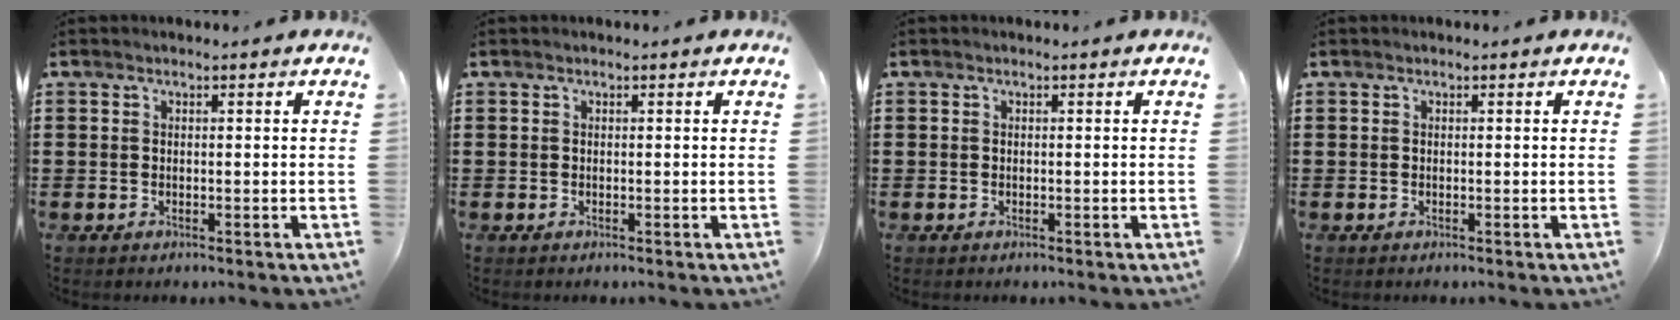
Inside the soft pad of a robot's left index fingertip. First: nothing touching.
{"total": 0.0}
{"total": 0.0}
{"total": 0.0}